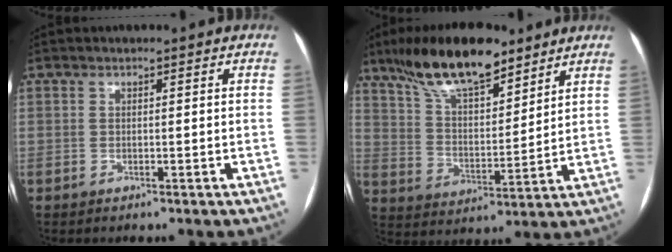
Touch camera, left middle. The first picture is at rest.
{"total": 16.3, "force": [12.1, 4.8, 9.8], "torque": [-0.181, 0.016, 0.217]}